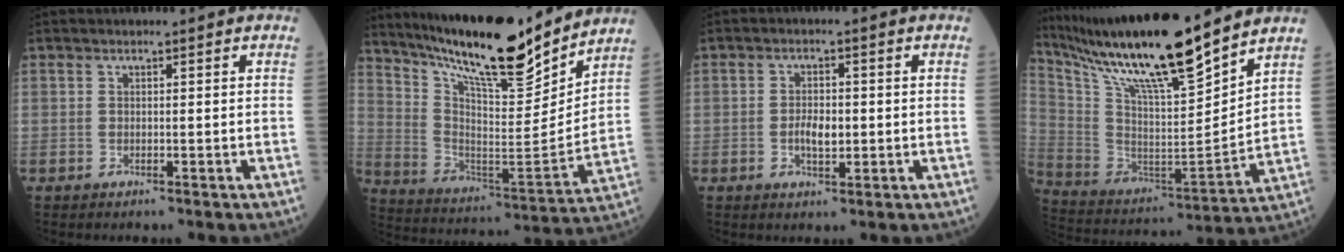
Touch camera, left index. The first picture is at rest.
{"total": 20.9, "force": [17.8, 2.8, 10.5], "torque": [-0.187, -0.019, 0.295]}
{"total": 3.5, "force": [-0.5, 1.5, 3.1], "torque": [-0.059, 0.001, -0.008]}
{"total": 19.0, "force": [15.5, 1.0, 10.9], "torque": [-0.201, 0.003, 0.282]}